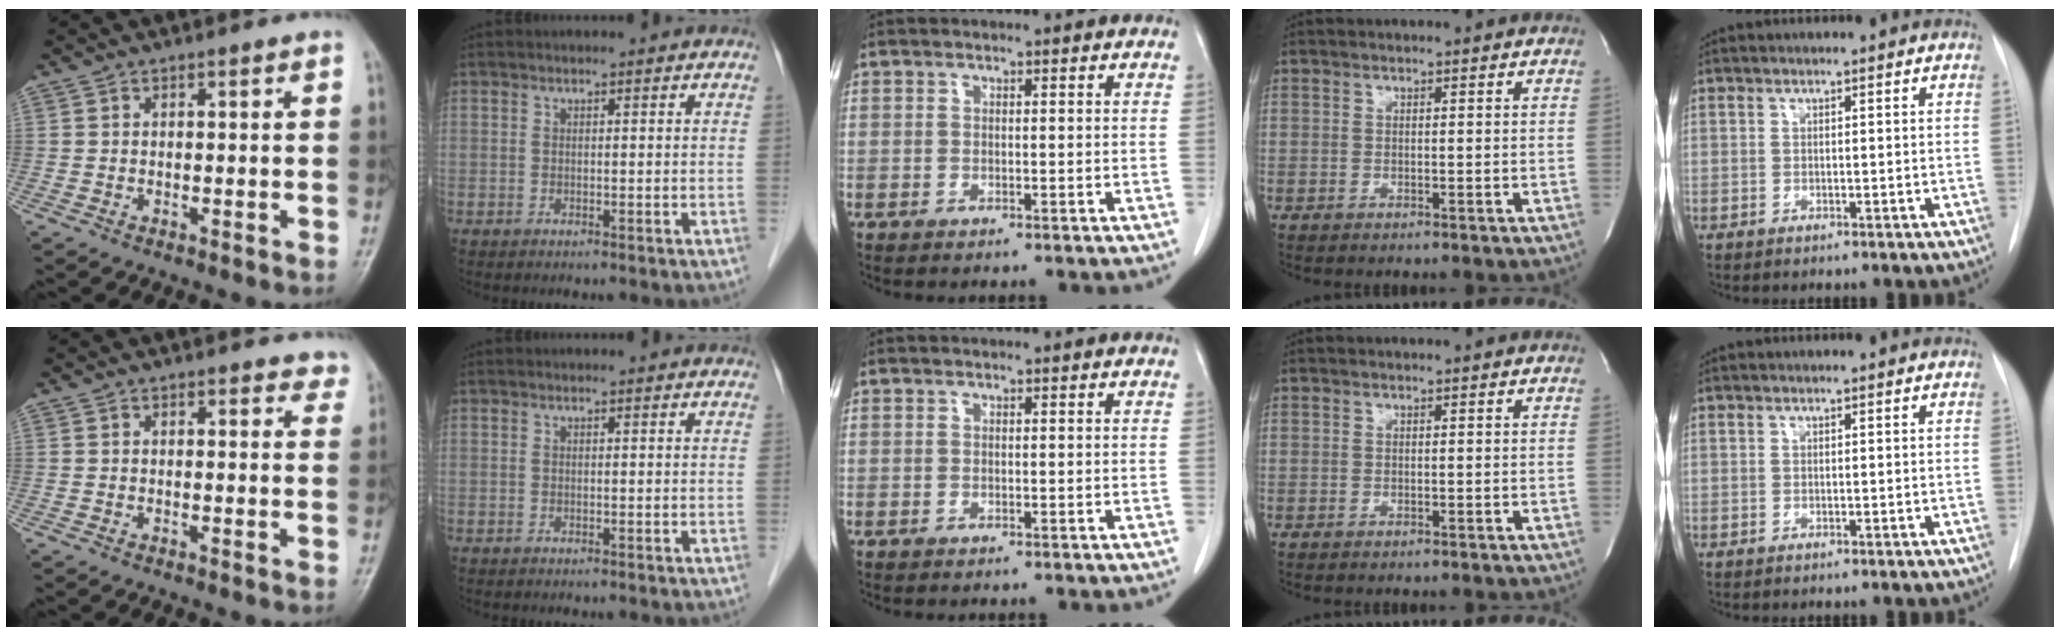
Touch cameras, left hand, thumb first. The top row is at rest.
{"thumb": {"total": 3.7, "force": [3.2, 1.5, 1.2], "torque": [0.020, -0.011, 0.023]}, "index": {"total": 1.2, "force": [1.2, 0.2, 0.2], "torque": [-0.013, 0.005, 0.009]}}